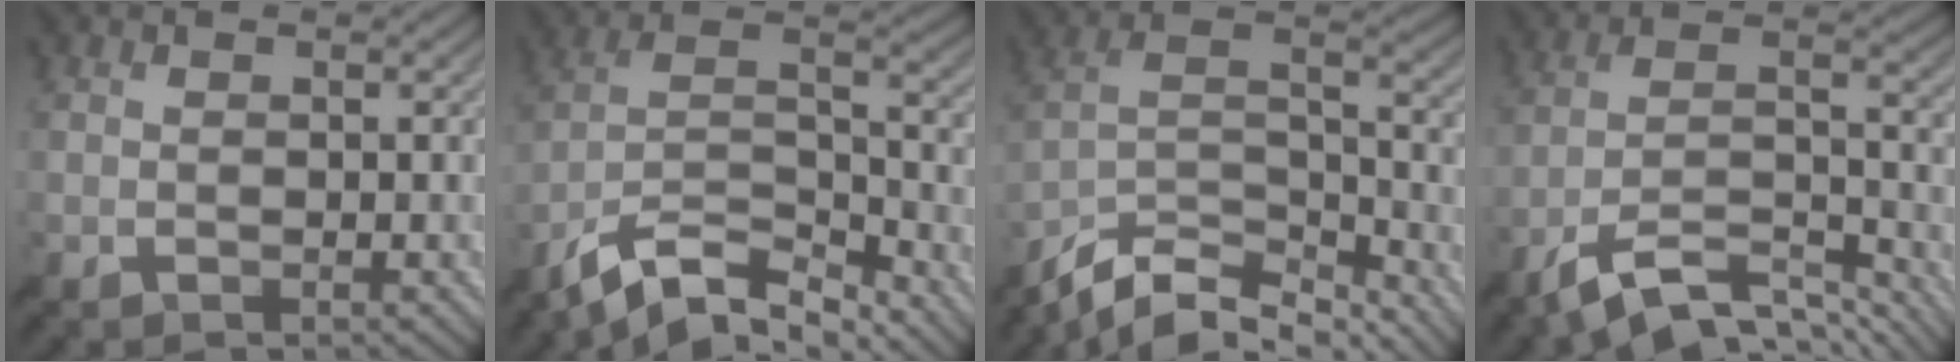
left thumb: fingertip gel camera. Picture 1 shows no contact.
{"total": 11.4, "force": [-9.0, 3.3, 6.1], "torque": [-0.119, 0.000, -0.175]}
{"total": 12.8, "force": [-10.5, 4.0, 6.2], "torque": [-0.144, -0.005, -0.187]}
{"total": 12.0, "force": [-9.0, 3.3, 7.2], "torque": [-0.134, -0.003, -0.168]}